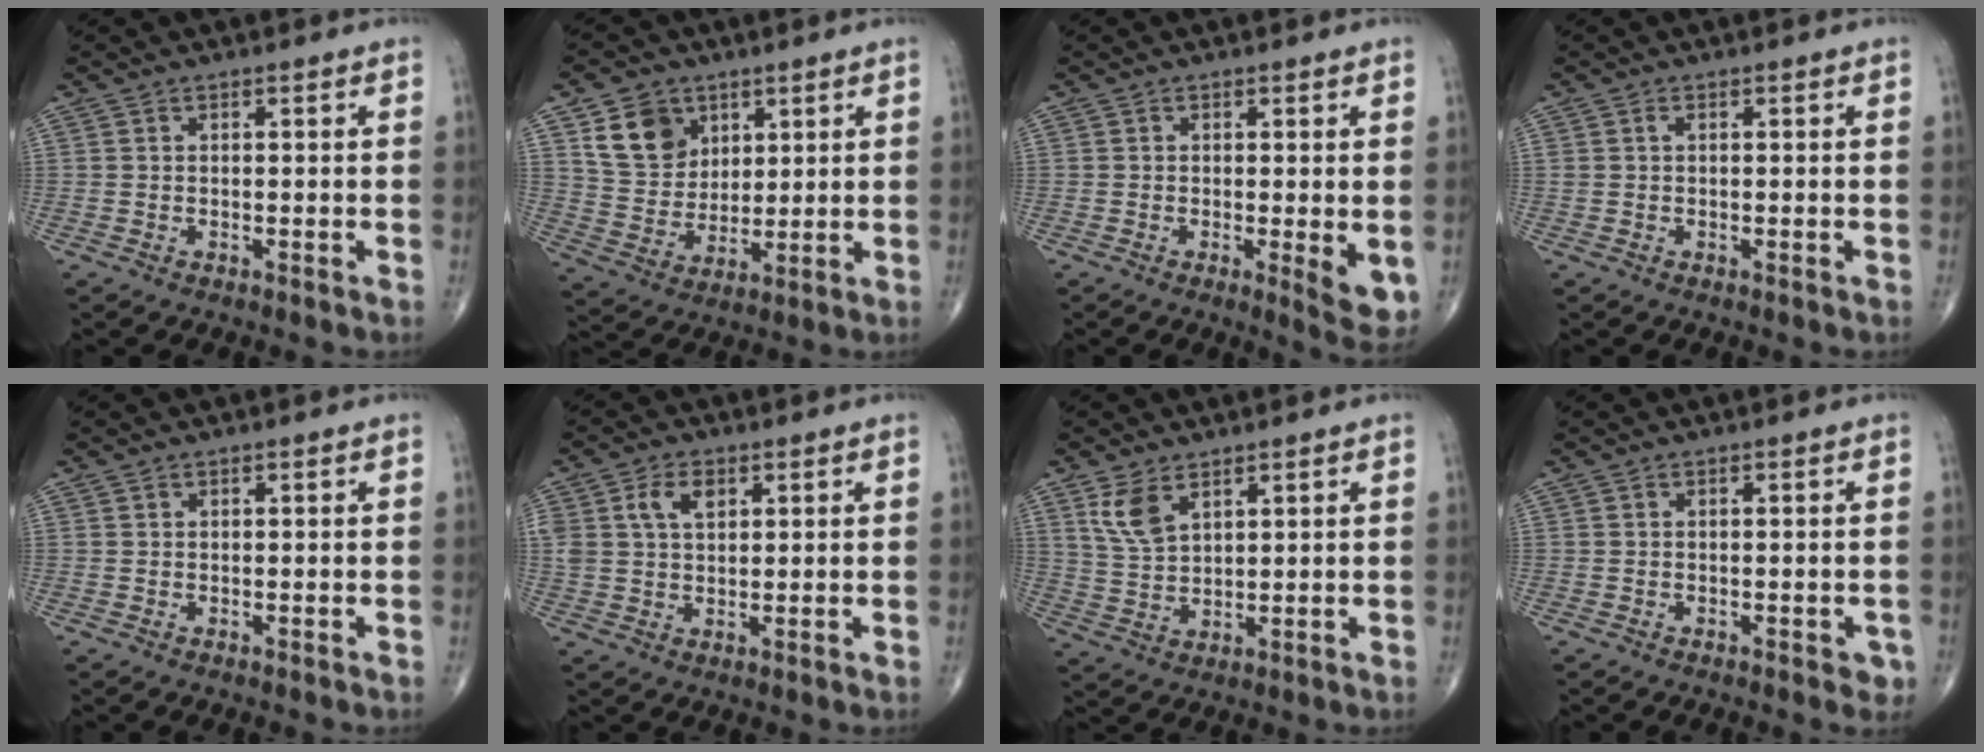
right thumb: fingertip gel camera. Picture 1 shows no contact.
{"total": 10.8, "force": [5.1, 8.4, 4.5], "torque": [-0.058, -0.024, 0.105]}
{"total": 5.7, "force": [-0.7, 1.6, 5.4], "torque": [-0.073, -0.016, -0.011]}
{"total": 0.8, "force": [0.3, 0.5, 0.6], "torque": [-0.014, 0.006, 0.007]}
{"total": 0.0}
{"total": 6.3, "force": [2.4, 4.0, 4.3], "torque": [-0.075, -0.001, 0.049]}
{"total": 6.3, "force": [3.6, 3.4, 4.0], "torque": [-0.074, -0.014, 0.081]}
{"total": 2.0, "force": [-0.8, 1.2, 1.5], "torque": [-0.004, 0.002, -0.009]}